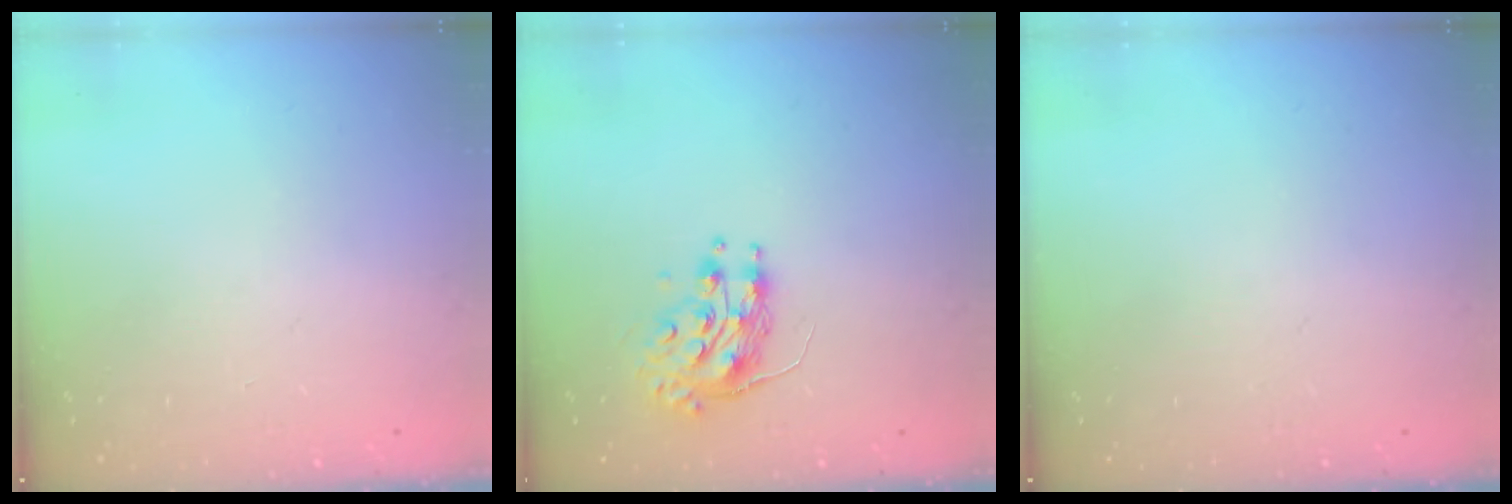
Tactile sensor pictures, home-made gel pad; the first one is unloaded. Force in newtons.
{"total": 8.7, "press": 8.7, "slide": 0.8}
{"total": 0.0}